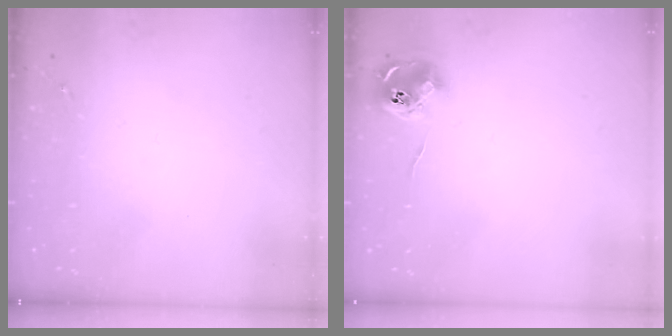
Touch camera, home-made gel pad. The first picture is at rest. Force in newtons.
{"total": 8.8, "press": 8.8, "slide": 0.1}